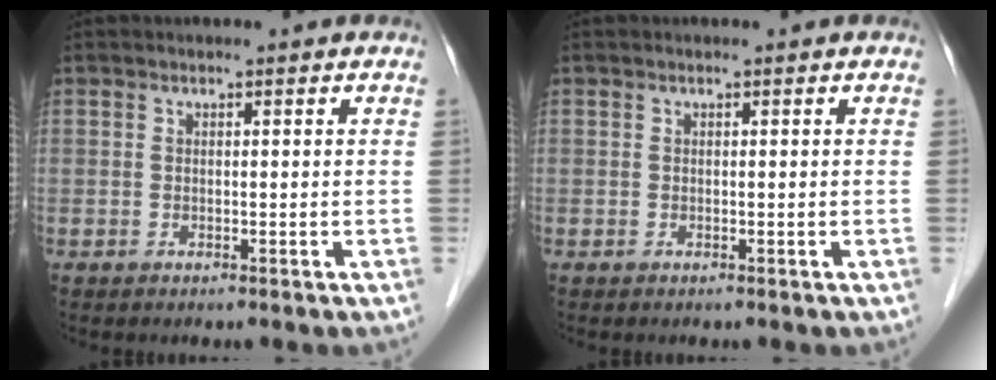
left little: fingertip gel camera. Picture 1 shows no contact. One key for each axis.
{"total": 0.0}